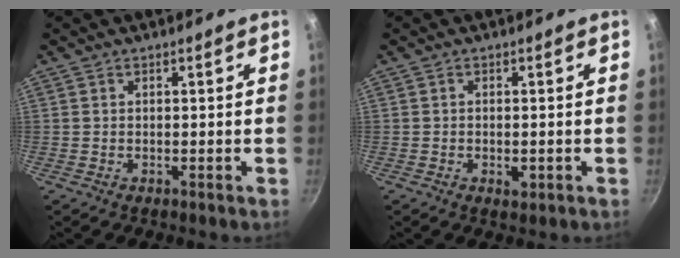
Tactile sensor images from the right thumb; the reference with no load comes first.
{"total": 2.1, "force": [-0.6, 1.1, 1.6], "torque": [-0.027, -0.001, -0.008]}